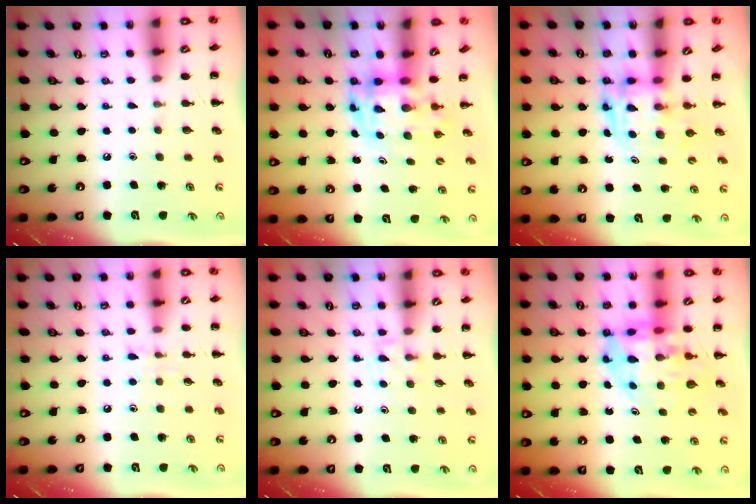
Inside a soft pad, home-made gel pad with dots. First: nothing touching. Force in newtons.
{"total": 3.6, "press": 3.5, "slide": 0.7}
{"total": 3.9, "press": 3.9, "slide": 0.7}
{"total": 5.0, "press": 4.8, "slide": 1.3}
{"total": 4.6, "press": 4.3, "slide": 1.6}
{"total": 9.6, "press": 9.1, "slide": 3.1}